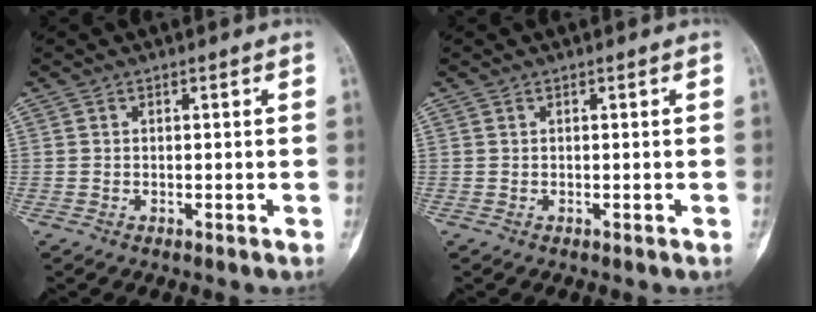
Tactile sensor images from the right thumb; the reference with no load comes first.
{"total": 0.0}